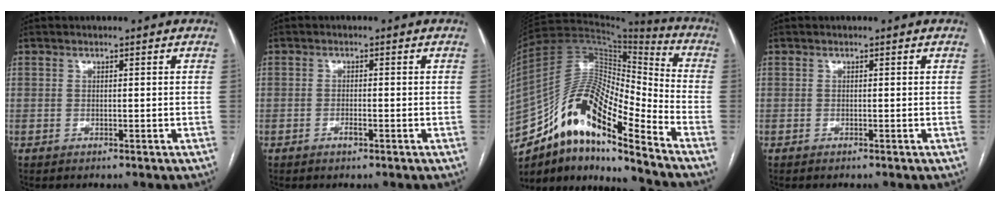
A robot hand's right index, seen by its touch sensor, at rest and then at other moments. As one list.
[{"total": 1.4, "force": [-0.8, 0.3, 1.1], "torque": [-0.022, 0.000, -0.011]}, {"total": 18.9, "force": [-12.3, 4.2, 13.8], "torque": [-0.257, 0.033, -0.216]}, {"total": 0.0}]